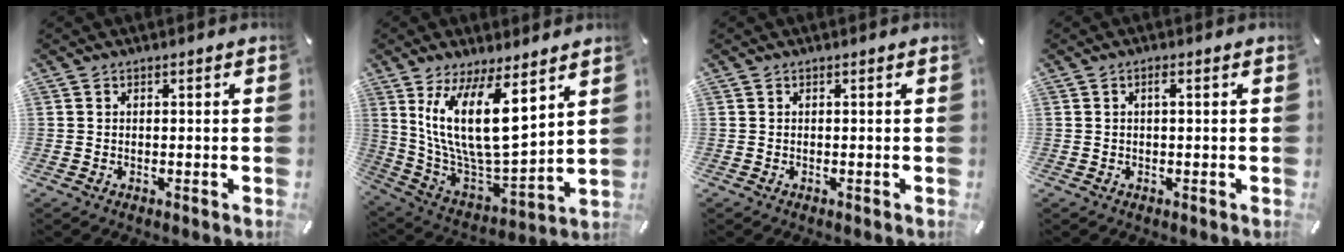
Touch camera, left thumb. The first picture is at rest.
{"total": 19.4, "force": [8.5, 7.6, 15.7], "torque": [-0.330, -0.058, 0.144]}
{"total": 0.0}
{"total": 1.5, "force": [0.3, 0.4, 1.4], "torque": [-0.026, 0.002, 0.003]}